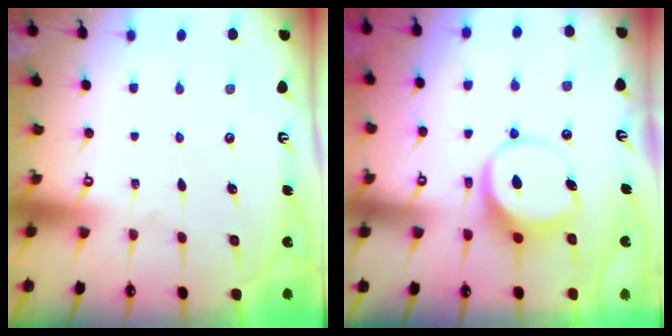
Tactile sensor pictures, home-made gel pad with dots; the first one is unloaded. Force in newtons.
{"total": 8.3, "press": 8.3, "slide": 0.7}